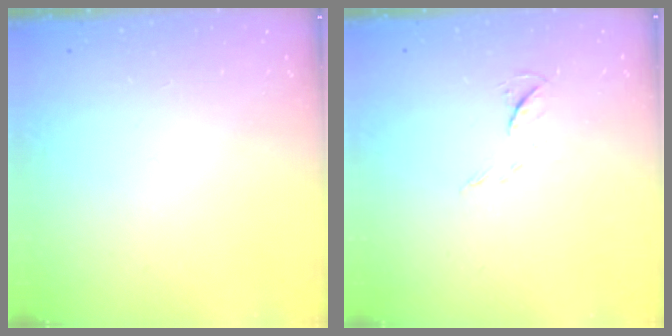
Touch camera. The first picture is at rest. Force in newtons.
{"total": 4.6, "press": 4.6, "slide": 0.6}